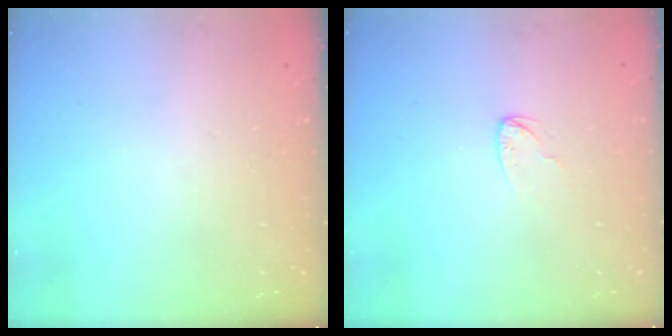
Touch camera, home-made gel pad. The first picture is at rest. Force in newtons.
{"total": 2.6, "press": 2.6, "slide": 0.3}